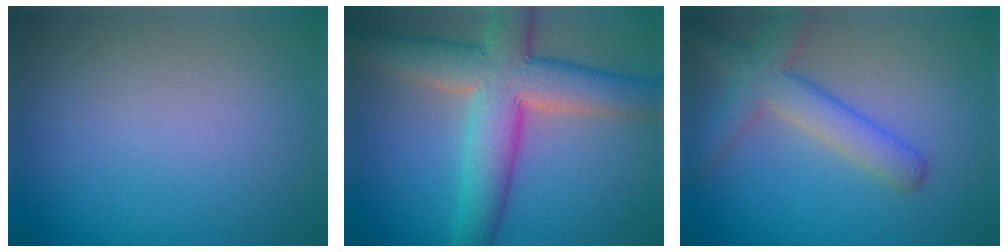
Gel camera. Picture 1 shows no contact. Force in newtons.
{"total": 10.0, "press": 10.0, "slide": 0.6}
{"total": 4.8, "press": 4.8, "slide": 0.2}